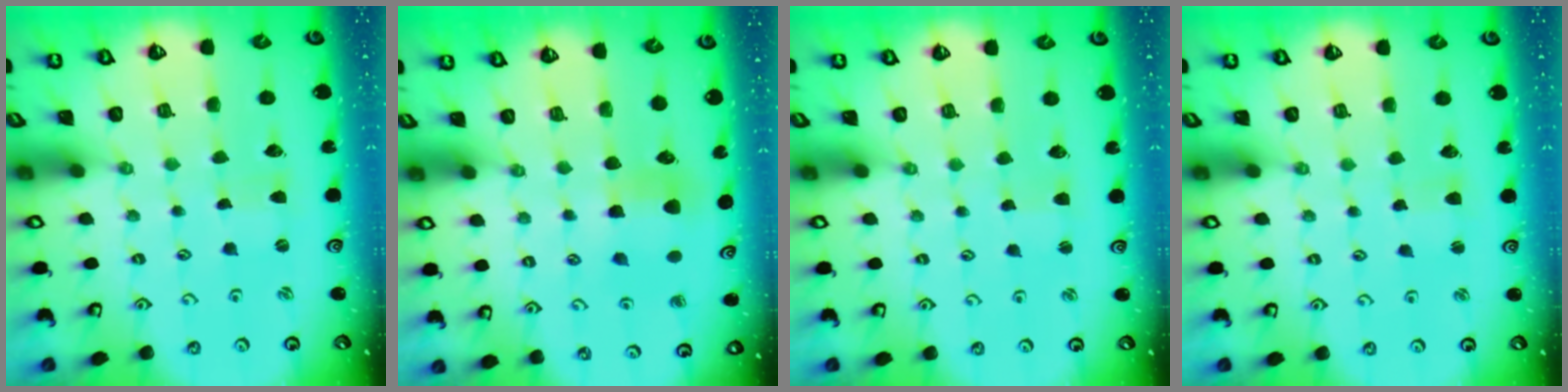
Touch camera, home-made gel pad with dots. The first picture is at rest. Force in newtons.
{"total": 6.4, "press": 6.4, "slide": 0.5}
{"total": 1.8, "press": 1.8, "slide": 0.3}
{"total": 1.7, "press": 1.7, "slide": 0.2}